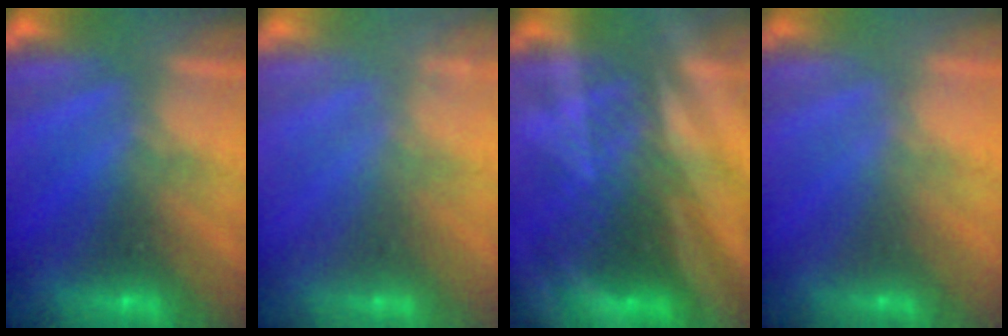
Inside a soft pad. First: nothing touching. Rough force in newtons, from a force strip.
{"total": 1.9}
{"total": 2.8}
{"total": 2.2}